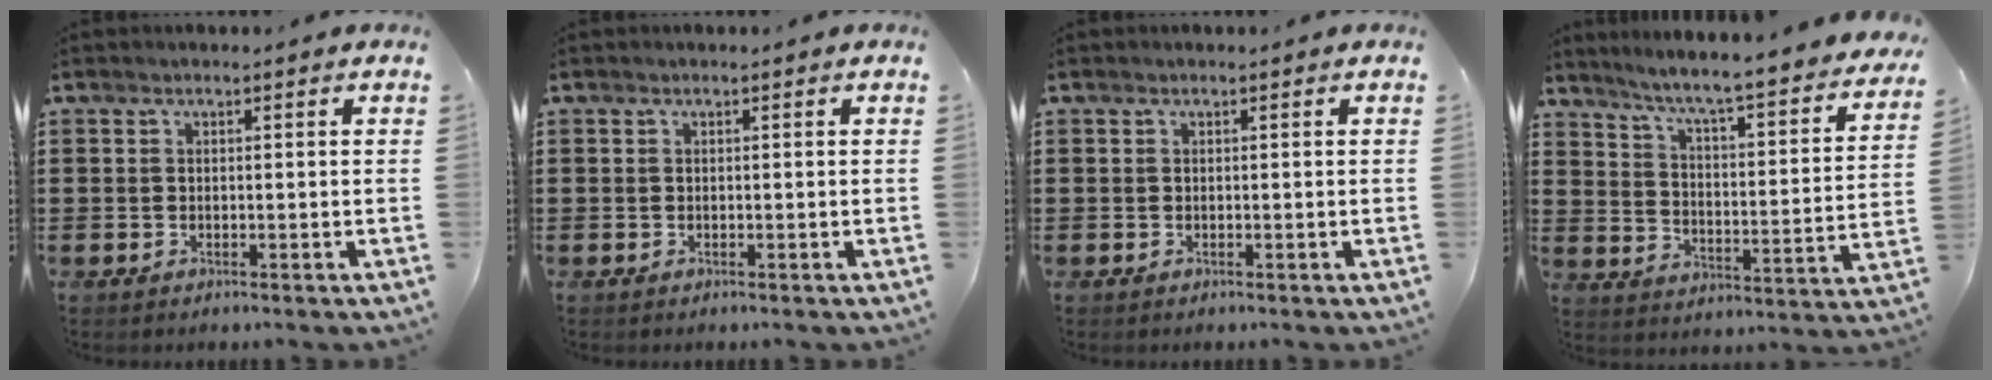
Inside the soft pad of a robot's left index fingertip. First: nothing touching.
{"total": 0.0}
{"total": 0.0}
{"total": 4.8, "force": [4.1, -0.8, 2.3], "torque": [-0.065, -0.048, 0.055]}